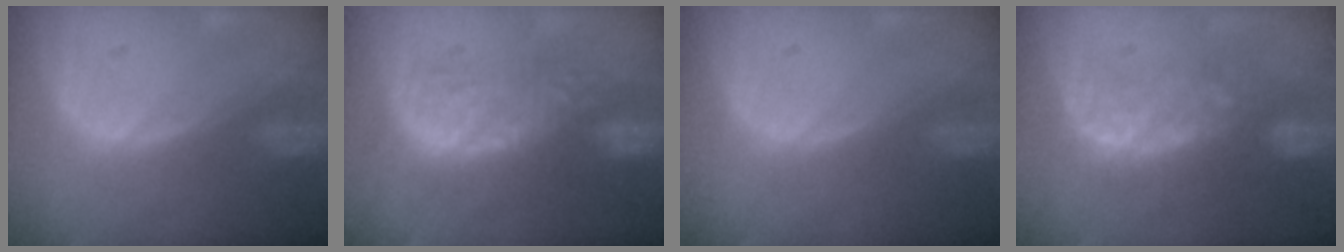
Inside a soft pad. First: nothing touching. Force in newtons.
{"total": 8.8, "press": 8.5, "slide": 2.5}
{"total": 0.0}
{"total": 7.8, "press": 7.6, "slide": 1.7}